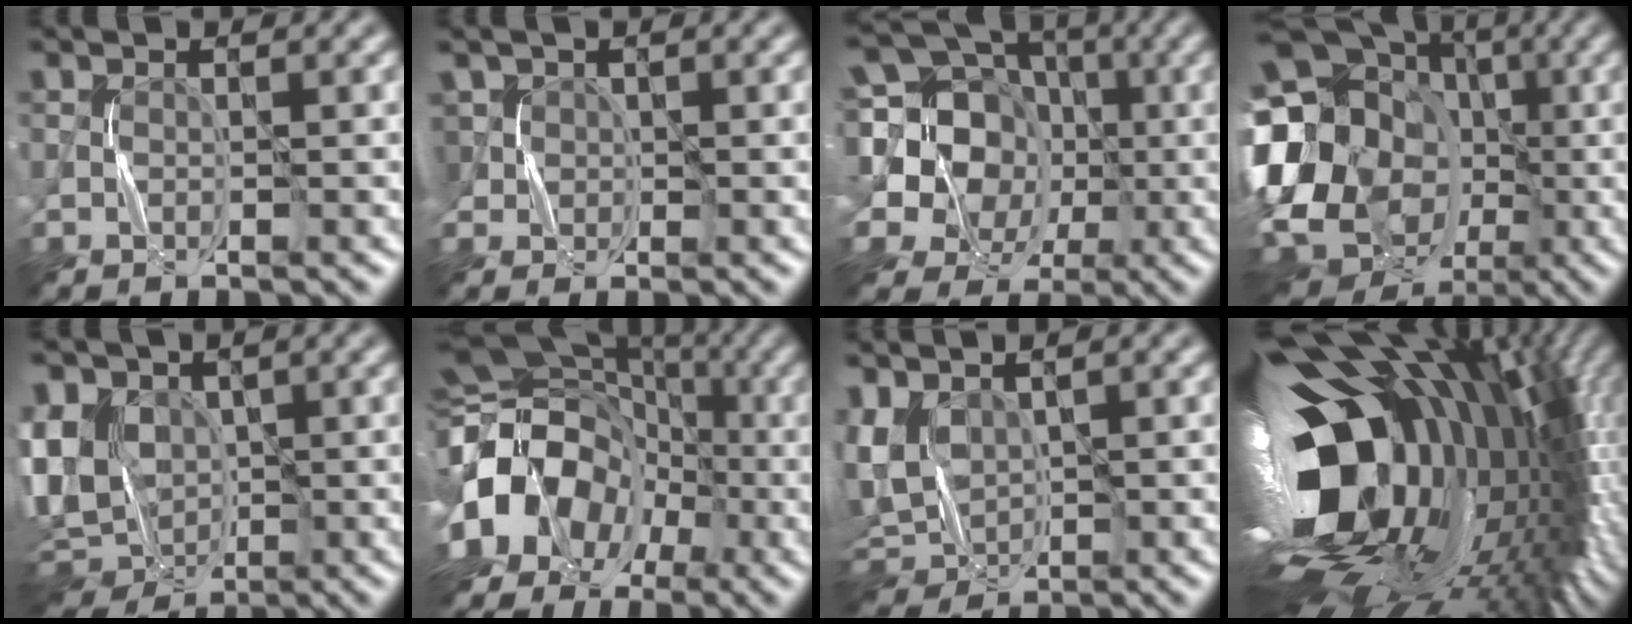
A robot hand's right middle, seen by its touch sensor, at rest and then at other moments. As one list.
[{"total": 0.9, "force": [0.8, 0.4, -0.2], "torque": [-0.001, -0.003, 0.023]}, {"total": 14.8, "force": [2.4, 12.9, 6.8], "torque": [-0.166, 0.030, 0.014]}, {"total": 19.0, "force": [-4.2, 15.2, 10.6], "torque": [-0.199, 0.016, -0.095]}, {"total": 9.8, "force": [-0.5, 6.6, 7.2], "torque": [-0.129, -0.004, 0.007]}, {"total": 11.1, "force": [-4.5, 8.5, 5.5], "torque": [-0.097, -0.016, -0.086]}, {"total": 2.8, "force": [0.1, 1.6, 2.3], "torque": [-0.053, -0.008, 0.002]}, {"total": 18.8, "force": [-0.8, 10.9, 15.3], "torque": [-0.281, -0.064, 0.010]}]